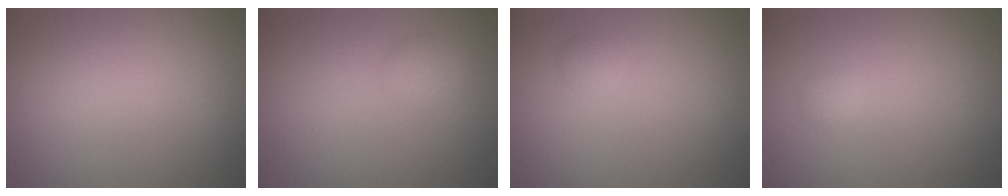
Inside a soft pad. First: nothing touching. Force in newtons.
{"total": 1.4, "press": 1.4, "slide": 0.1}
{"total": 0.7, "press": 0.7, "slide": 0.0}
{"total": 0.7, "press": 0.7, "slide": 0.0}